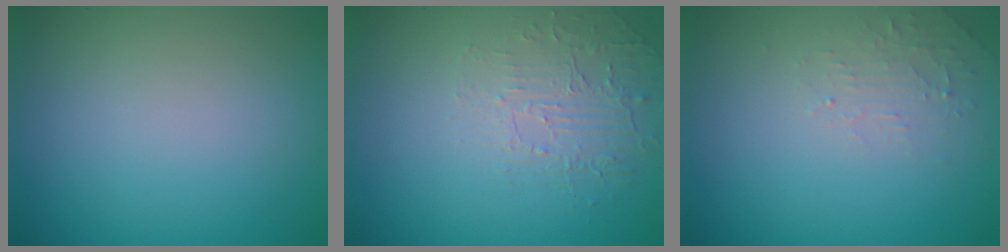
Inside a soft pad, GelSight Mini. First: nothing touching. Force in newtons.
{"total": 1.9, "press": 0.8, "slide": 1.7}
{"total": 1.6, "press": 1.5, "slide": 0.3}